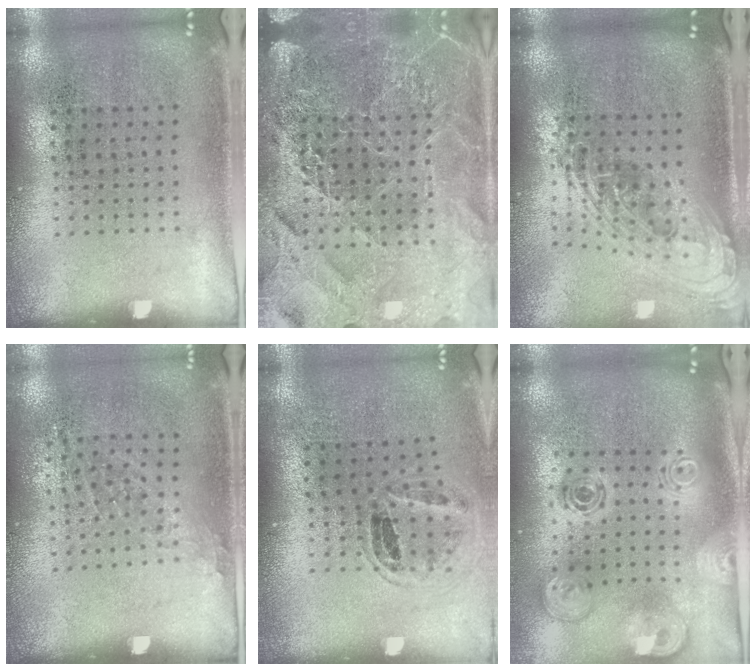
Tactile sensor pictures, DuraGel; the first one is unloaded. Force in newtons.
{"total": 5.3, "press": 4.8, "slide": 2.4}
{"total": 2.3, "press": 1.7, "slide": 1.5}
{"total": 1.0, "press": 0.8, "slide": 0.6}
{"total": 0.9, "press": 0.9, "slide": 0.2}
{"total": 2.1, "press": 1.8, "slide": 1.1}